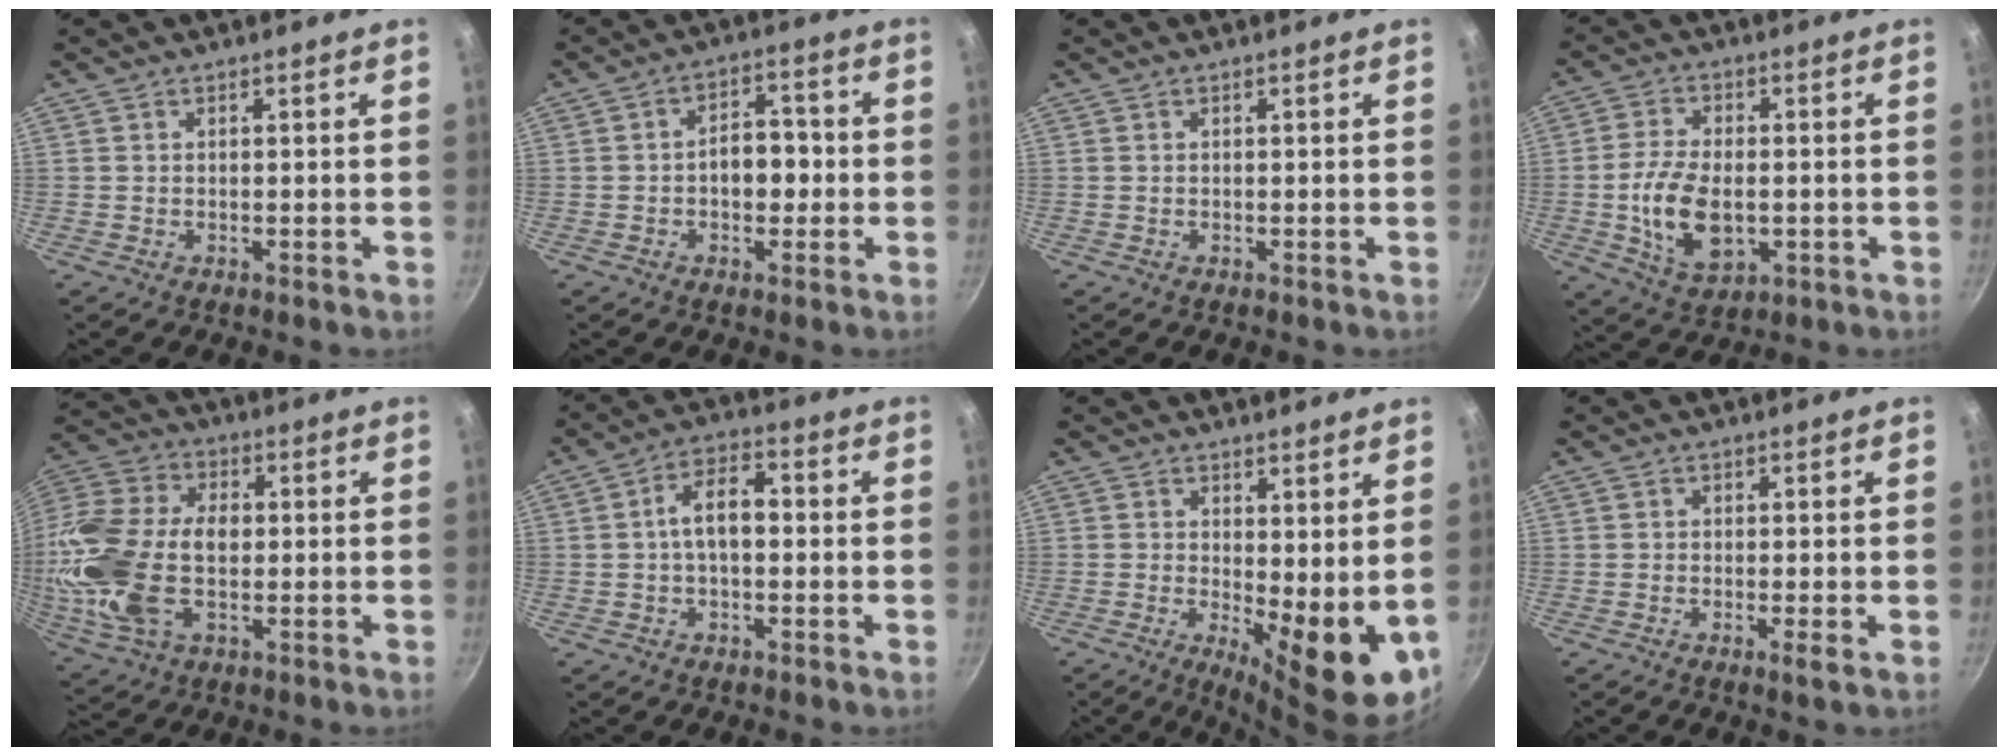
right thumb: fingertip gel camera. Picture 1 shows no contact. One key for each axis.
{"total": 6.6, "fx": -1.0, "fy": 4.4, "fz": 4.9, "tx": -0.035, "ty": 0.022, "tz": -0.019}
{"total": 0.0}
{"total": 11.8, "fx": -1.6, "fy": 6.9, "fz": 9.4, "tx": -0.174, "ty": 0.003, "tz": -0.023}
{"total": 20.8, "fx": -1.2, "fy": 12.8, "fz": 16.3, "tx": -0.332, "ty": 0.023, "tz": -0.027}
{"total": 7.4, "fx": -0.1, "fy": 4.1, "fz": 6.2, "tx": -0.093, "ty": 0.027, "tz": -0.011}
{"total": 10.6, "fx": 0.4, "fy": 4.0, "fz": 9.8, "tx": -0.114, "ty": -0.021, "tz": 0.016}
{"total": 1.7, "fx": -0.6, "fy": 0.1, "fz": 1.6, "tx": -0.034, "ty": -0.004, "tz": -0.012}